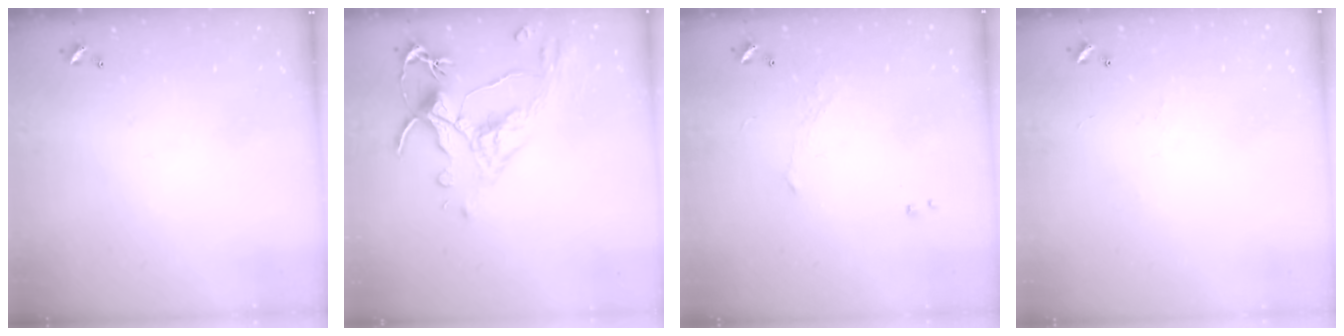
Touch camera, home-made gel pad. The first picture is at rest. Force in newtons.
{"total": 3.1, "press": 2.9, "slide": 1.3}
{"total": 0.9, "press": 0.7, "slide": 0.5}
{"total": 3.2, "press": 3.2, "slide": 0.5}